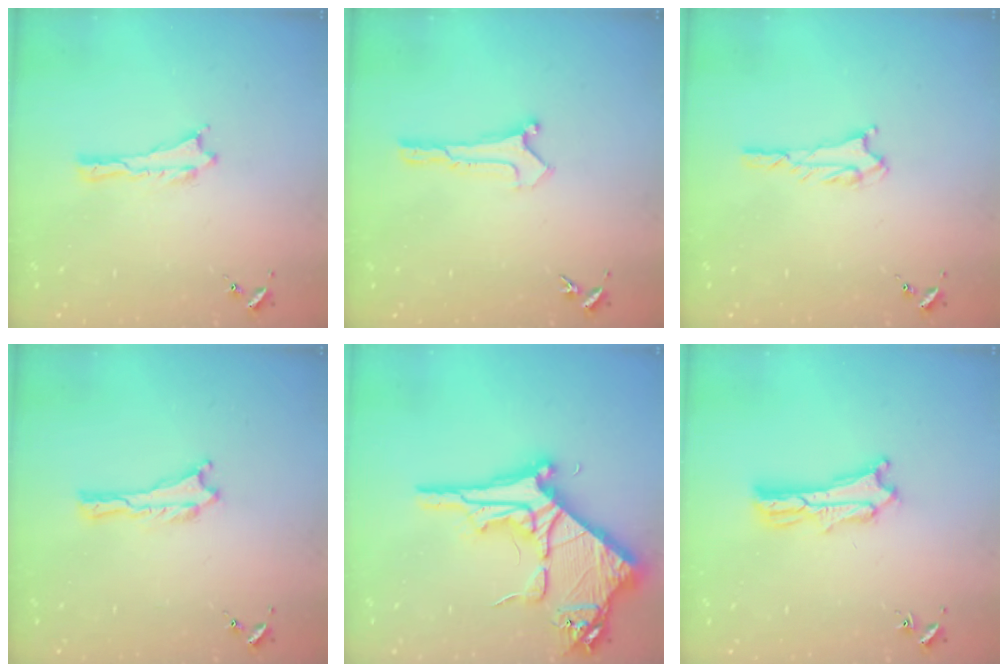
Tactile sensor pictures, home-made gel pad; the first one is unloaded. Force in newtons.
{"total": 0.0}
{"total": 1.8, "press": 1.8, "slide": 0.2}
{"total": 0.0}
{"total": 10.9, "press": 10.9, "slide": 1.1}
{"total": 4.0, "press": 4.0, "slide": 0.4}